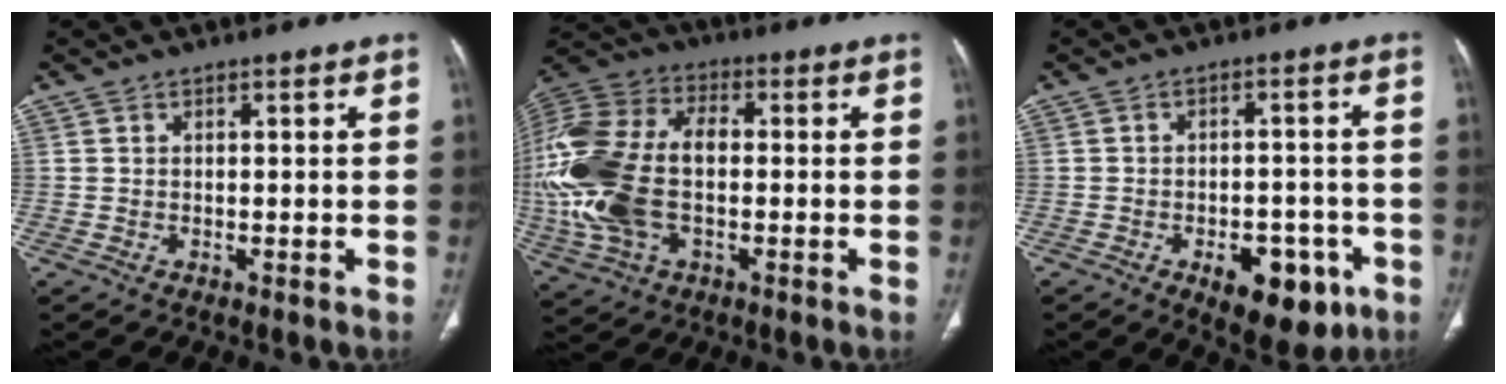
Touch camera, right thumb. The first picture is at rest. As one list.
[{"total": 26.0, "force": [-1.8, 15.9, 20.5], "torque": [-0.504, 0.011, -0.024]}, {"total": 11.1, "force": [-5.0, 6.0, 7.9], "torque": [-0.072, 0.022, -0.058]}]